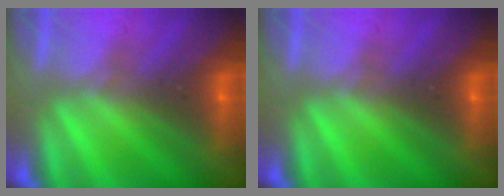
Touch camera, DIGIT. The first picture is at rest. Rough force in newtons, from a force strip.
{"total": 0.0}